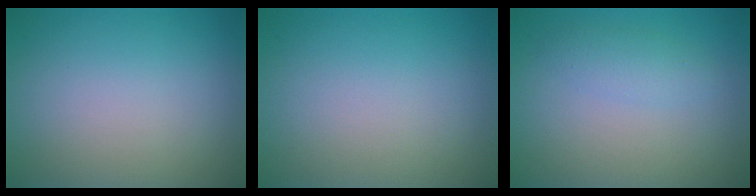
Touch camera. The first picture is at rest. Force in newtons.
{"total": 0.0}
{"total": 1.6, "press": 1.6, "slide": 0.0}